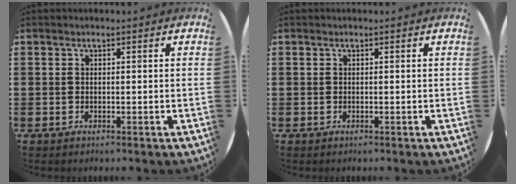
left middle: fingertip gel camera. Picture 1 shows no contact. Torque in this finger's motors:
{"motor_torque": [-0.01, 0.01, 0.00, 0.00]}